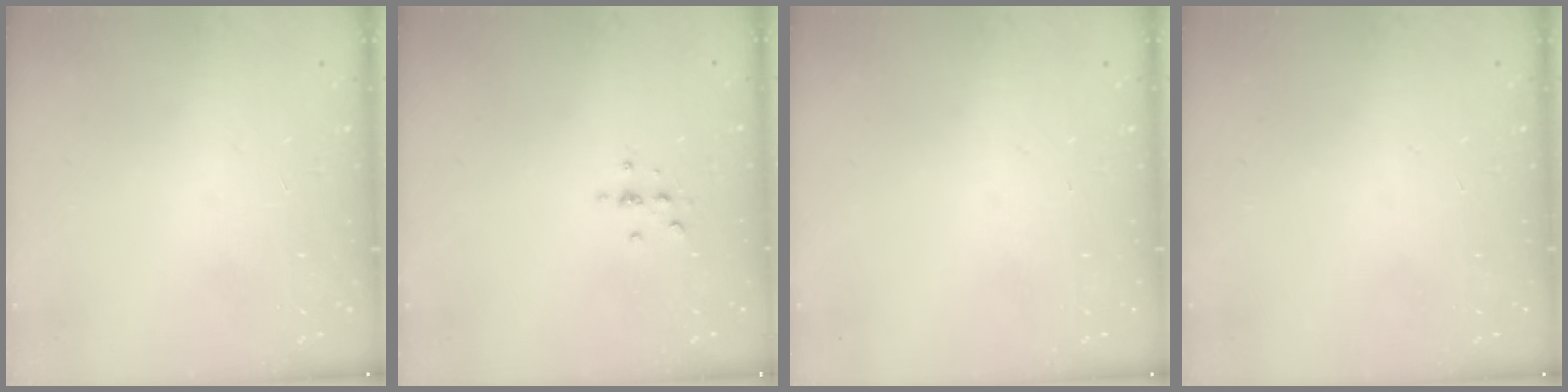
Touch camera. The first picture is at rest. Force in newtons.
{"total": 3.0, "press": 3.0, "slide": 0.3}
{"total": 0.0}
{"total": 0.0}